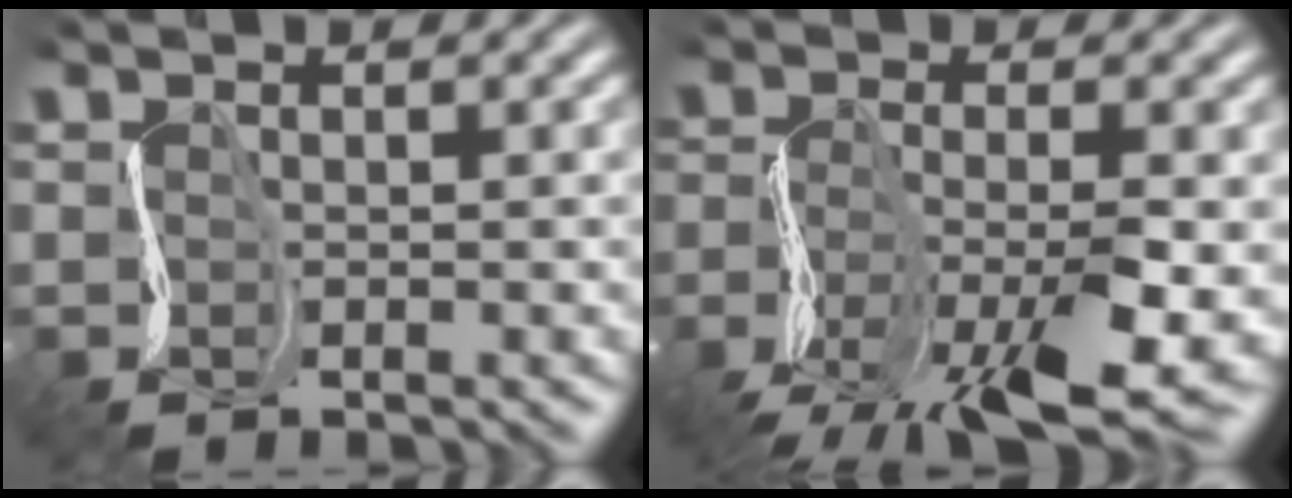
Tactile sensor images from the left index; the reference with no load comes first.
{"total": 9.3, "force": [-5.0, 2.6, 7.4], "torque": [-0.148, -0.018, -0.094]}